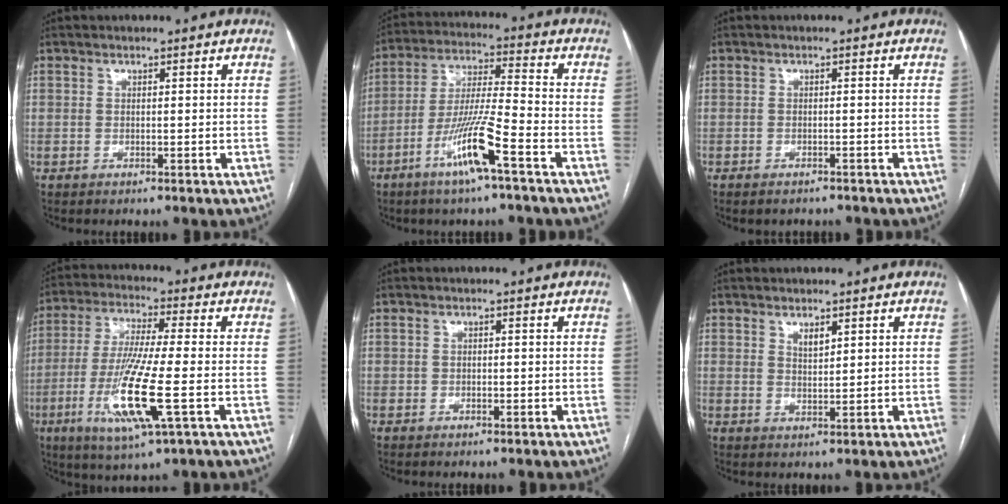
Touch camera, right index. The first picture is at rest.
{"total": 11.5, "force": [-6.1, 0.3, 9.7], "torque": [-0.194, -0.008, -0.117]}
{"total": 4.3, "force": [-3.6, 1.8, 1.4], "torque": [-0.017, -0.001, -0.041]}
{"total": 14.4, "force": [-4.3, 0.7, 13.7], "torque": [-0.283, -0.023, -0.081]}
{"total": 1.0, "force": [-0.3, 0.8, 0.5], "torque": [-0.009, 0.005, -0.003]}
{"total": 2.3, "force": [1.3, 1.0, 1.6], "torque": [-0.031, -0.001, 0.029]}